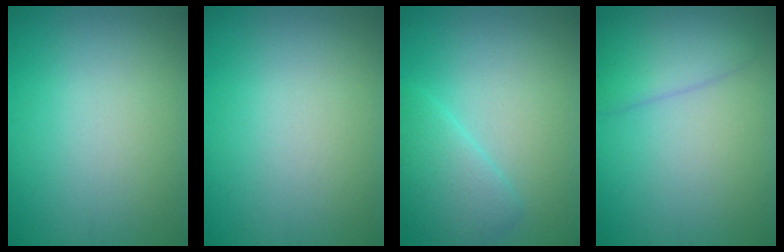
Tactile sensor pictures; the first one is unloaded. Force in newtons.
{"total": 0.0}
{"total": 3.0, "press": 3.0, "slide": 0.1}
{"total": 3.3, "press": 3.3, "slide": 0.2}